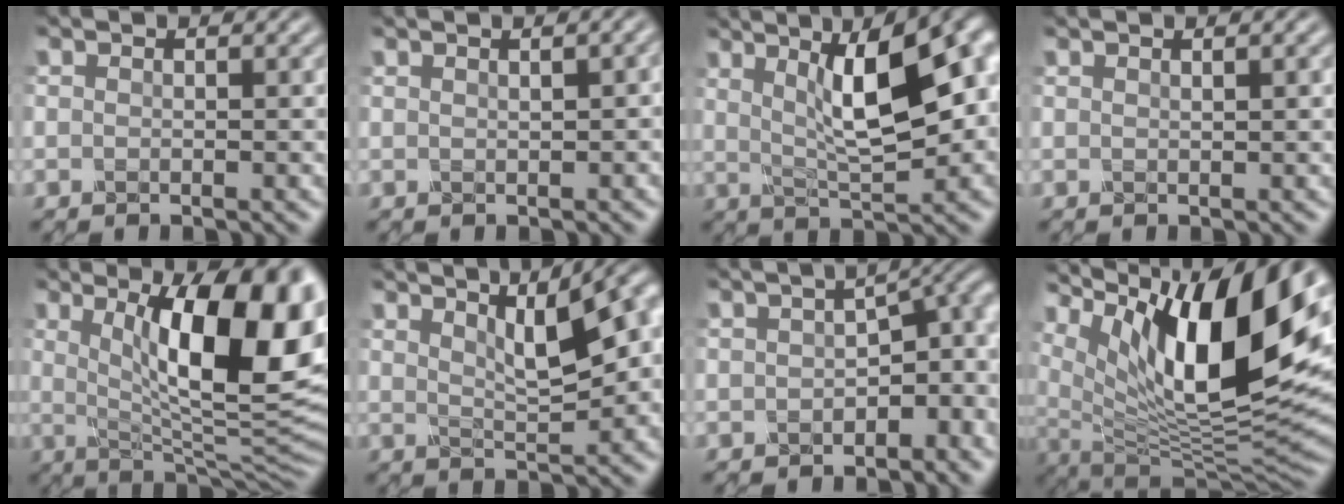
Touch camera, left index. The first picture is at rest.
{"total": 2.1, "force": [1.0, 0.5, 1.8], "torque": [-0.021, 0.009, 0.014]}
{"total": 10.5, "force": [3.3, 2.8, 9.5], "torque": [-0.135, 0.014, 0.058]}
{"total": 1.5, "force": [0.8, 0.4, 1.2], "torque": [-0.015, 0.004, 0.009]}
{"total": 14.4, "force": [3.6, 4.3, 13.3], "torque": [-0.168, -0.008, 0.054]}
{"total": 8.7, "force": [4.6, 2.7, 6.9], "torque": [-0.080, 0.032, 0.064]}
{"total": 6.6, "force": [-0.9, 3.7, 5.3], "torque": [-0.054, 0.006, -0.017]}
{"total": 16.3, "force": [7.0, 5.4, 13.6], "torque": [-0.233, 0.010, 0.123]}